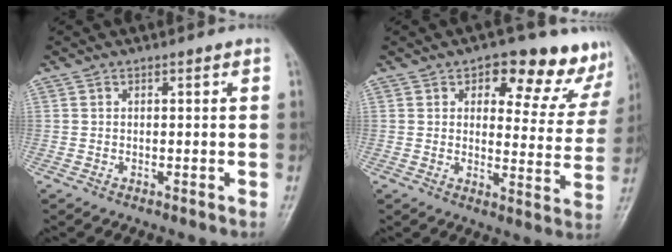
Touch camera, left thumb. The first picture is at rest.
{"total": 14.6, "force": [9.6, 7.3, 8.3], "torque": [-0.035, -0.045, 0.106]}